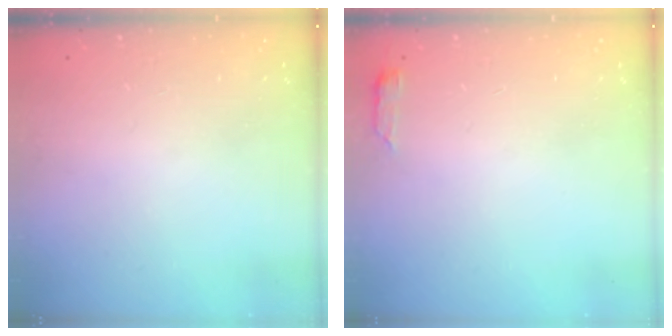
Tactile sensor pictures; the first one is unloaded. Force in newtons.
{"total": 2.9, "press": 2.8, "slide": 0.6}